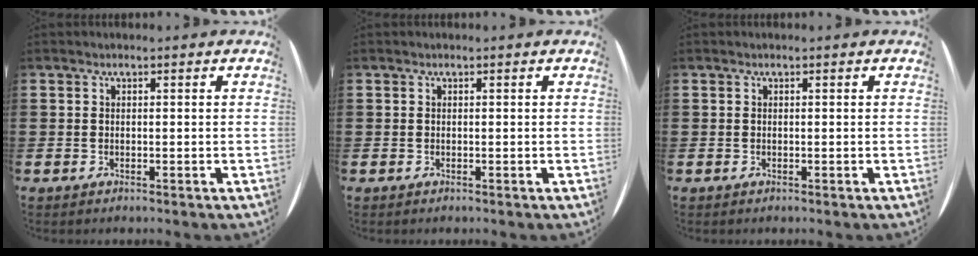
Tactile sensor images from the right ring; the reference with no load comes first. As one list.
[{"total": 0.0}, {"total": 0.0}]